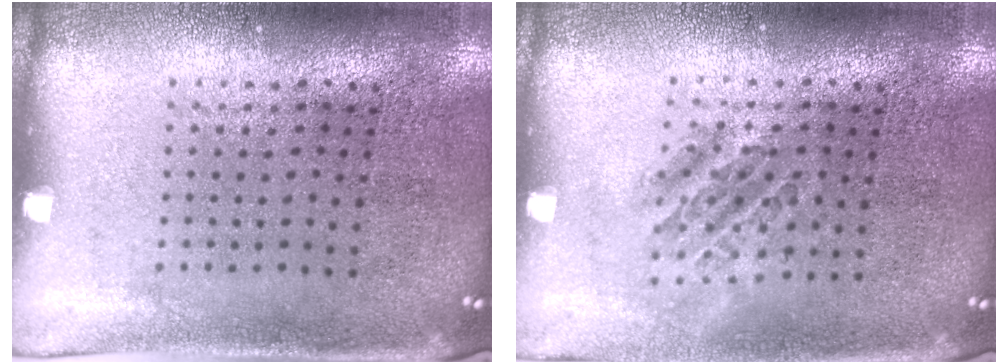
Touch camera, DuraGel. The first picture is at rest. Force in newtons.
{"total": 1.1, "press": 1.1, "slide": 0.3}